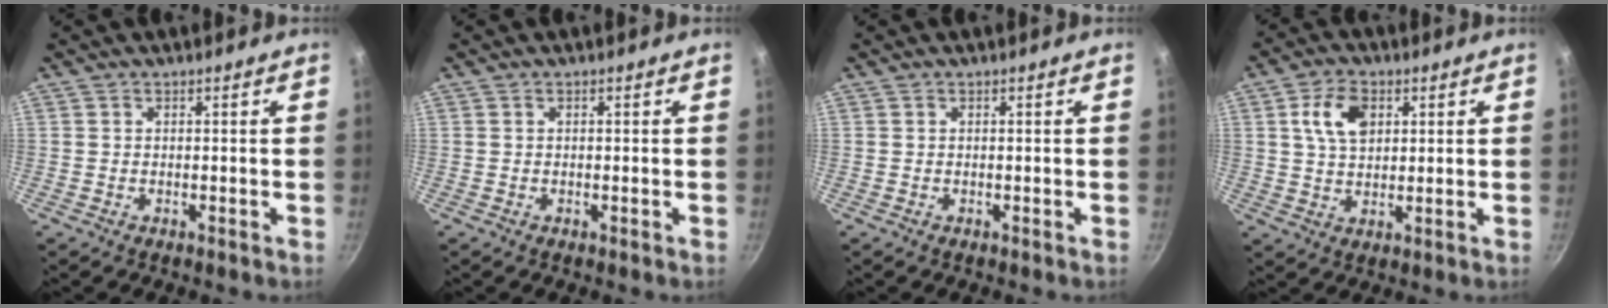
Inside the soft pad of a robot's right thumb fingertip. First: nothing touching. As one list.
[{"total": 0.0}, {"total": 0.0}, {"total": 8.0, "force": [2.5, 5.2, 5.5], "torque": [-0.085, 0.000, 0.043]}]